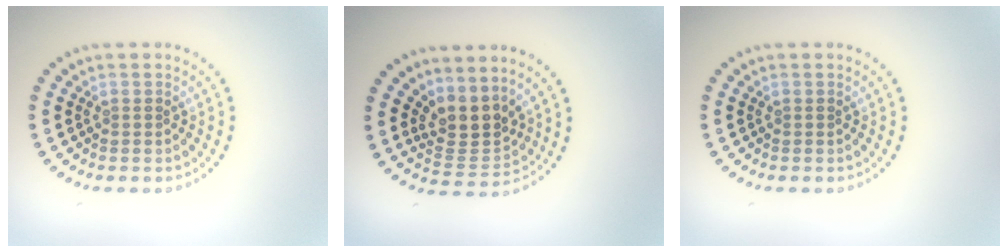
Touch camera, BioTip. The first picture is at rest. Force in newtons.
{"total": 3.4, "press": 2.5, "slide": 2.3}
{"total": 0.0}